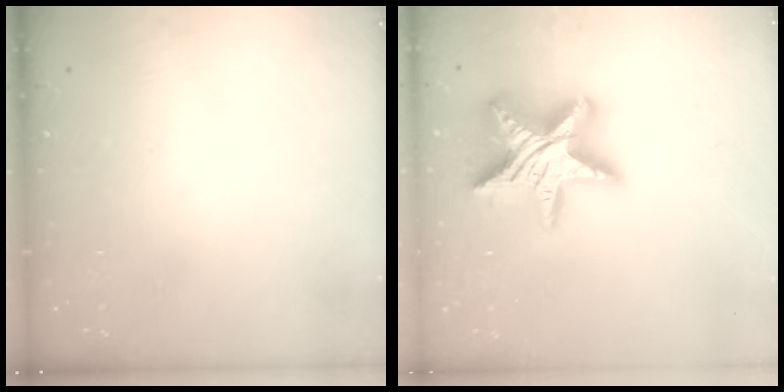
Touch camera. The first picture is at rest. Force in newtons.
{"total": 22.1, "press": 22.0, "slide": 1.7}